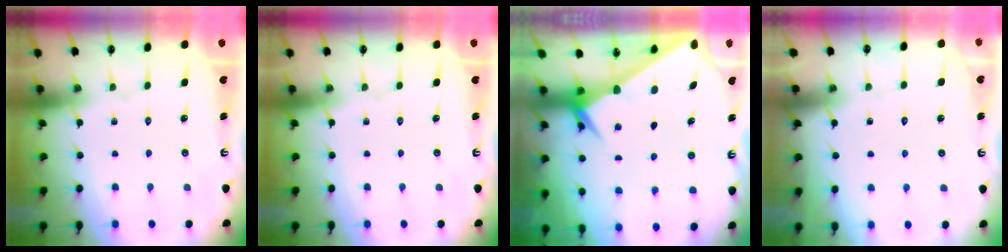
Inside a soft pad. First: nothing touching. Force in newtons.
{"total": 0.0}
{"total": 2.6, "press": 2.6, "slide": 0.2}
{"total": 5.7, "press": 5.7, "slide": 0.5}